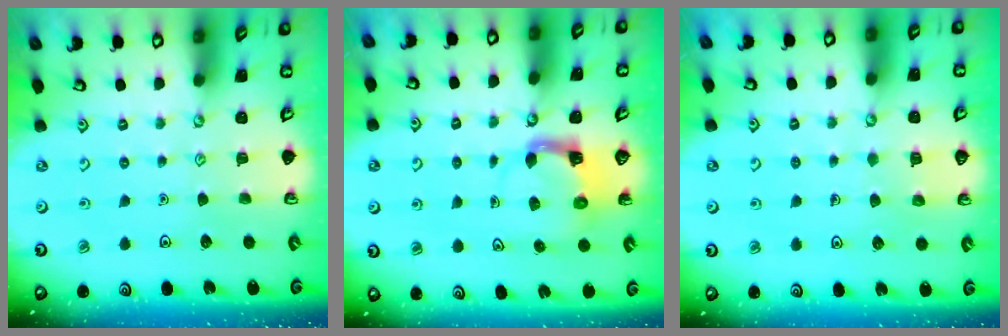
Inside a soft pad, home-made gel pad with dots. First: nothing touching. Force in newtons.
{"total": 3.7, "press": 3.6, "slide": 0.6}
{"total": 3.9, "press": 3.8, "slide": 0.3}